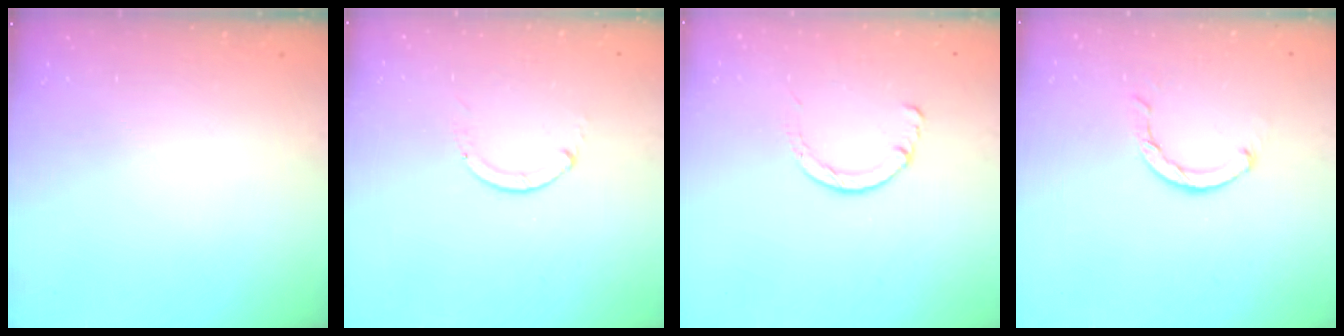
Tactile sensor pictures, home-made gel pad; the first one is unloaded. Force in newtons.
{"total": 0.0}
{"total": 2.9, "press": 2.8, "slide": 0.4}
{"total": 3.6, "press": 3.5, "slide": 0.5}